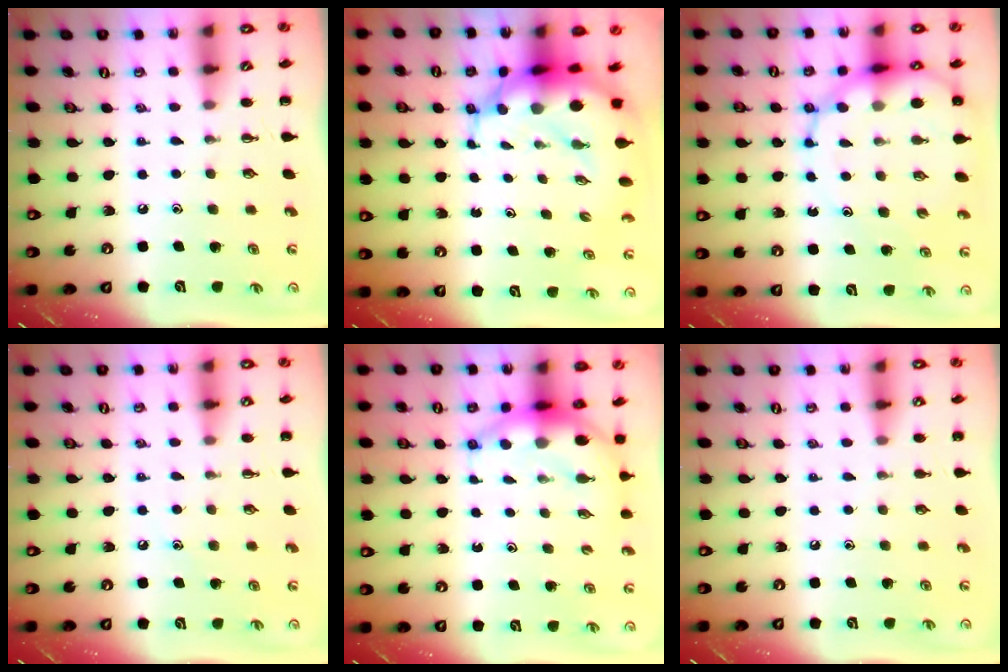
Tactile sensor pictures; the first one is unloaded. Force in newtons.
{"total": 10.8, "press": 10.4, "slide": 2.8}
{"total": 14.4, "press": 13.9, "slide": 3.7}
{"total": 6.7, "press": 6.5, "slide": 1.5}
{"total": 7.1, "press": 6.9, "slide": 1.6}
{"total": 3.1, "press": 3.0, "slide": 1.0}